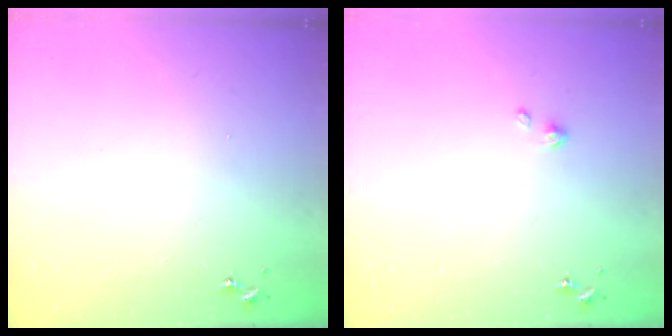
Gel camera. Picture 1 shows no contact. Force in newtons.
{"total": 2.4, "press": 2.4, "slide": 0.3}